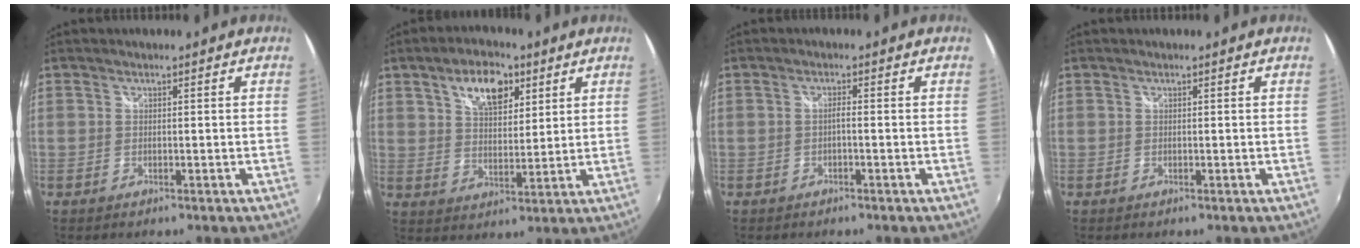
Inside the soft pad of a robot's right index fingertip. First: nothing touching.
{"total": 9.5, "force": [4.9, 4.8, 6.5], "torque": [-0.108, 0.018, 0.084]}
{"total": 1.1, "force": [-0.6, 0.0, 0.9], "torque": [-0.017, 0.003, -0.012]}
{"total": 0.0}